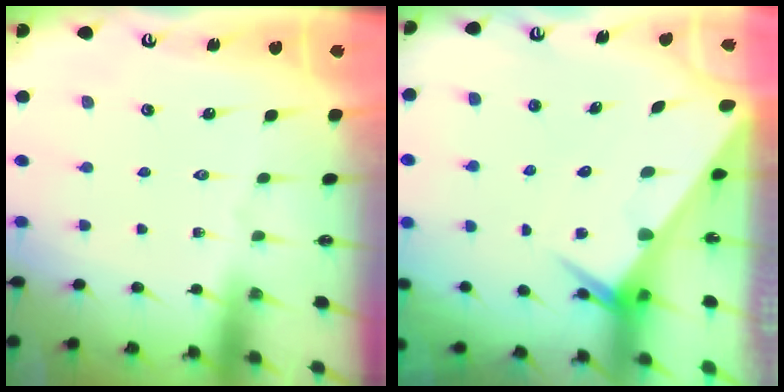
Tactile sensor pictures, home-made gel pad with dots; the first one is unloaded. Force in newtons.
{"total": 6.1, "press": 6.0, "slide": 0.5}